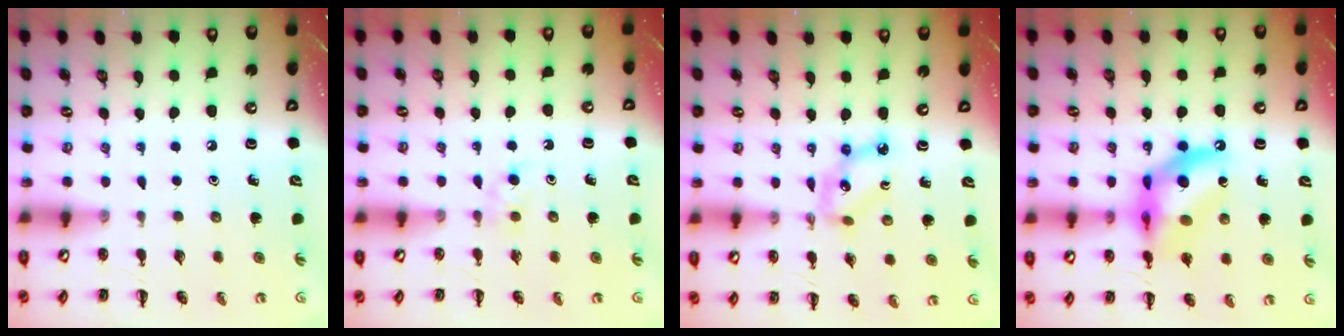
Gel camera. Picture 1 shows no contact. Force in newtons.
{"total": 2.6, "press": 2.3, "slide": 1.2}
{"total": 6.7, "press": 6.5, "slide": 1.6}
{"total": 13.4, "press": 12.9, "slide": 3.4}